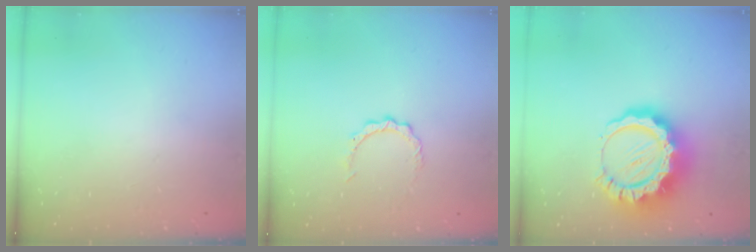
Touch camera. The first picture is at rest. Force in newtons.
{"total": 3.7, "press": 3.7, "slide": 0.3}
{"total": 17.5, "press": 17.4, "slide": 1.7}